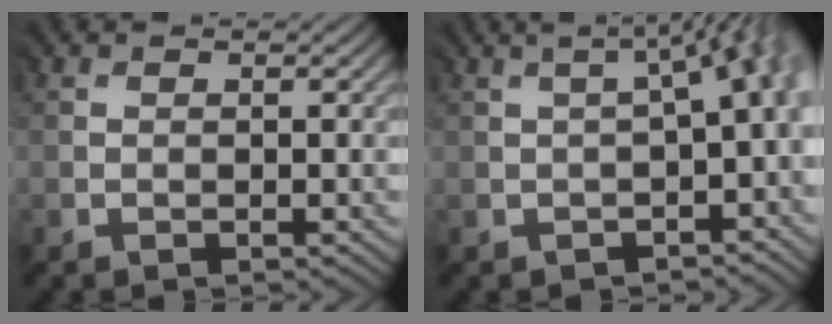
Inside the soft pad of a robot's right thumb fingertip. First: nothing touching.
{"total": 5.6, "force": [-1.4, 1.5, 5.2], "torque": [-0.035, 0.015, -0.019]}